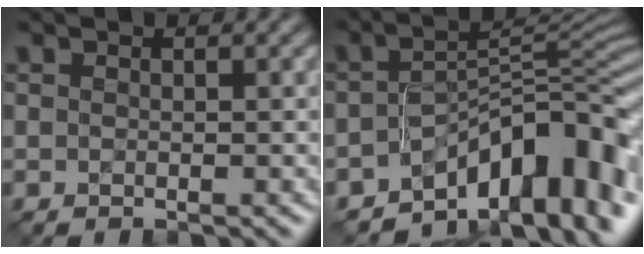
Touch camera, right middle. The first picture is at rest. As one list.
[{"total": 11.1, "force": [-5.9, 4.6, 8.2], "torque": [-0.091, 0.007, -0.098]}]